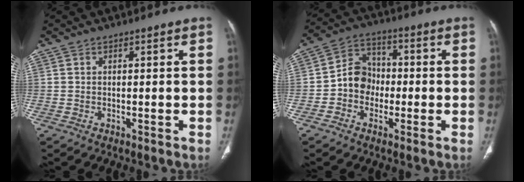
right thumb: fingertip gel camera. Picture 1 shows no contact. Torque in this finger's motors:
{"motor_torque": [0.06, -0.09, 0.75, -0.56, 0.16]}